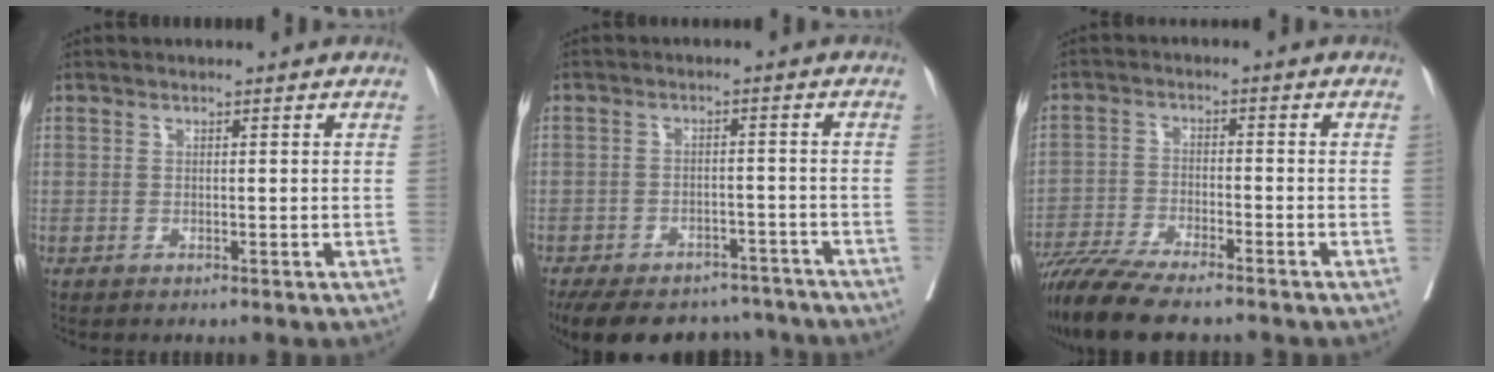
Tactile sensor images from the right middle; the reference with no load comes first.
{"total": 16.6, "force": [-13.8, 7.2, 5.7], "torque": [-0.130, 0.003, -0.183]}
{"total": 11.7, "force": [-9.8, 1.4, 6.1], "torque": [-0.102, -0.025, -0.165]}